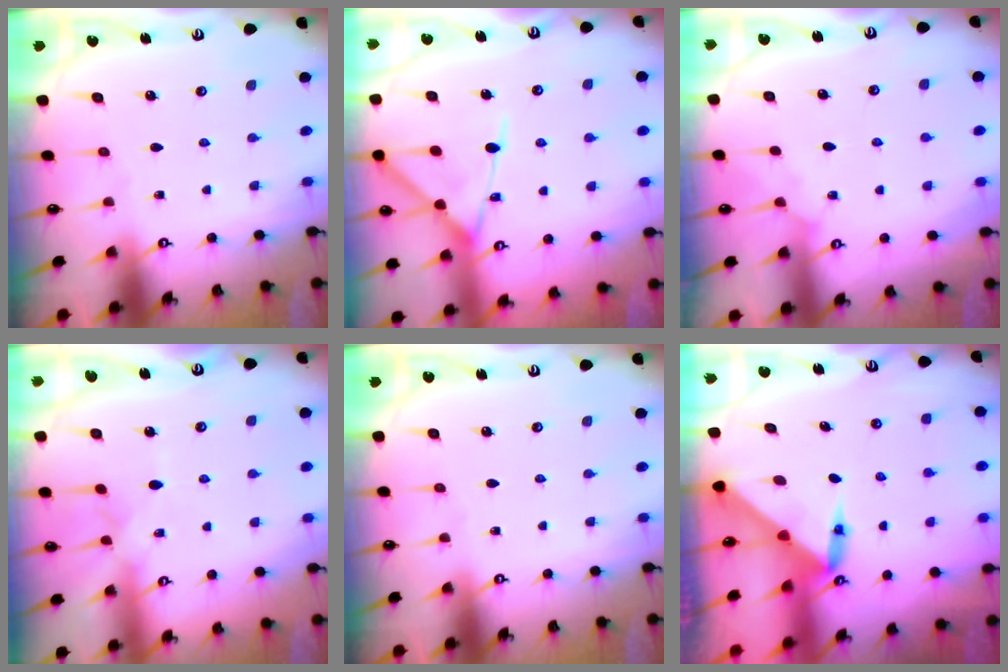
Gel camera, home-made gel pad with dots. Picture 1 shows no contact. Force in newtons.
{"total": 14.8, "press": 14.8, "slide": 1.3}
{"total": 5.7, "press": 5.6, "slide": 0.8}
{"total": 8.4, "press": 8.3, "slide": 0.8}
{"total": 0.0}
{"total": 3.7, "press": 3.7, "slide": 0.5}